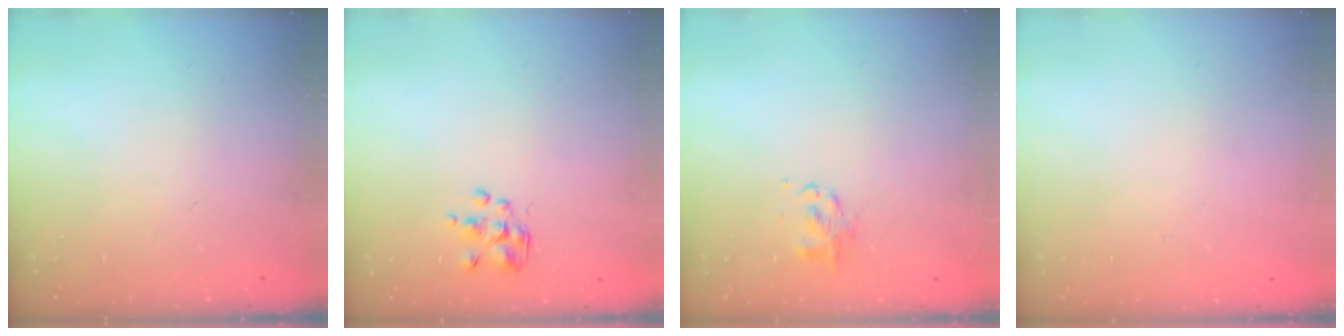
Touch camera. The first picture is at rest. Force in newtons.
{"total": 2.3, "press": 2.2, "slide": 0.7}
{"total": 2.8, "press": 2.7, "slide": 0.4}
{"total": 1.9, "press": 1.9, "slide": 0.2}